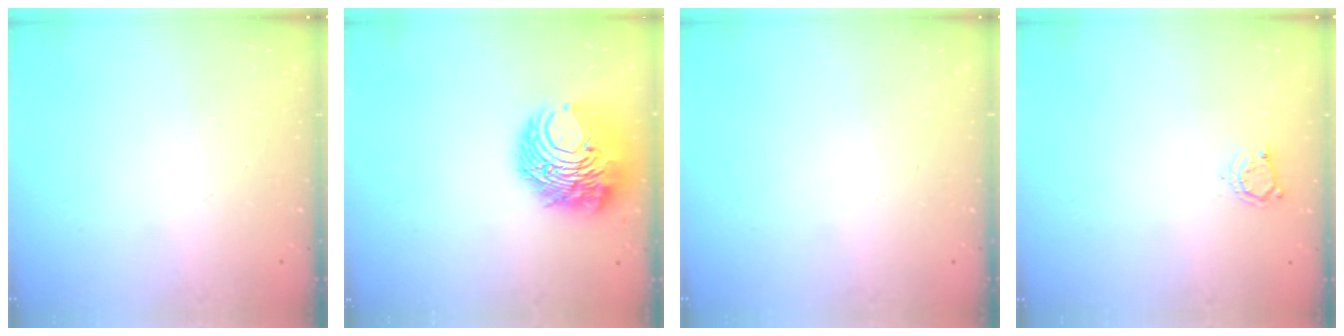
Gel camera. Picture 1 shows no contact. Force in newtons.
{"total": 13.2, "press": 13.1, "slide": 1.6}
{"total": 0.0}
{"total": 3.7, "press": 3.6, "slide": 0.4}